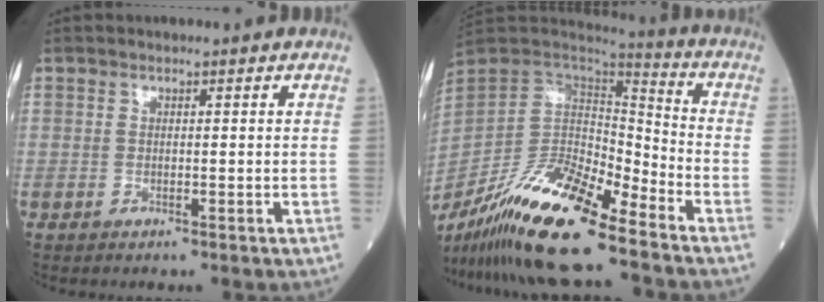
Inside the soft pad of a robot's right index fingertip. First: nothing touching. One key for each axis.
{"total": 17.7, "fx": -13.2, "fy": 3.0, "fz": 11.4, "tx": -0.226, "ty": -0.008, "tz": -0.248}